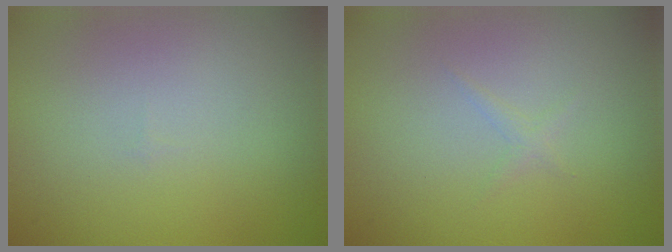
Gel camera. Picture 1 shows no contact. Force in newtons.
{"total": 0.6, "press": 0.6, "slide": 0.1}